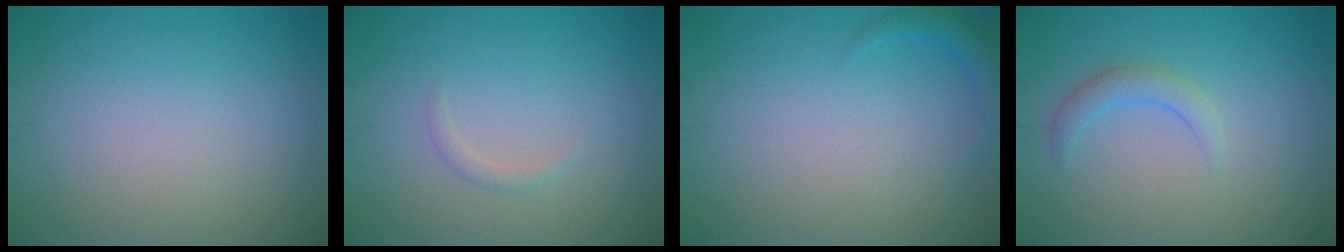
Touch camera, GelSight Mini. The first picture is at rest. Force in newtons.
{"total": 0.8, "press": 0.8, "slide": 0.1}
{"total": 1.7, "press": 1.6, "slide": 0.2}
{"total": 1.8, "press": 1.8, "slide": 0.2}